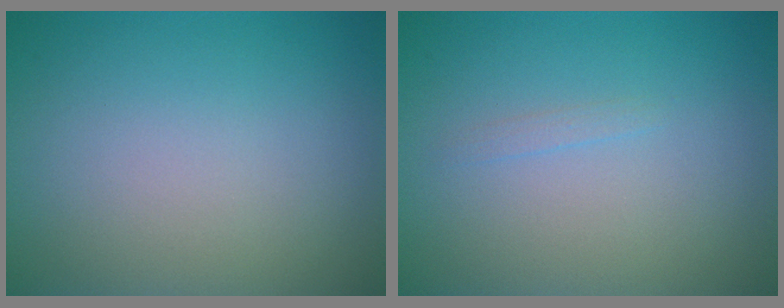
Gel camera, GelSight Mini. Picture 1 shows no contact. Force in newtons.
{"total": 0.5, "press": 0.5, "slide": 0.1}